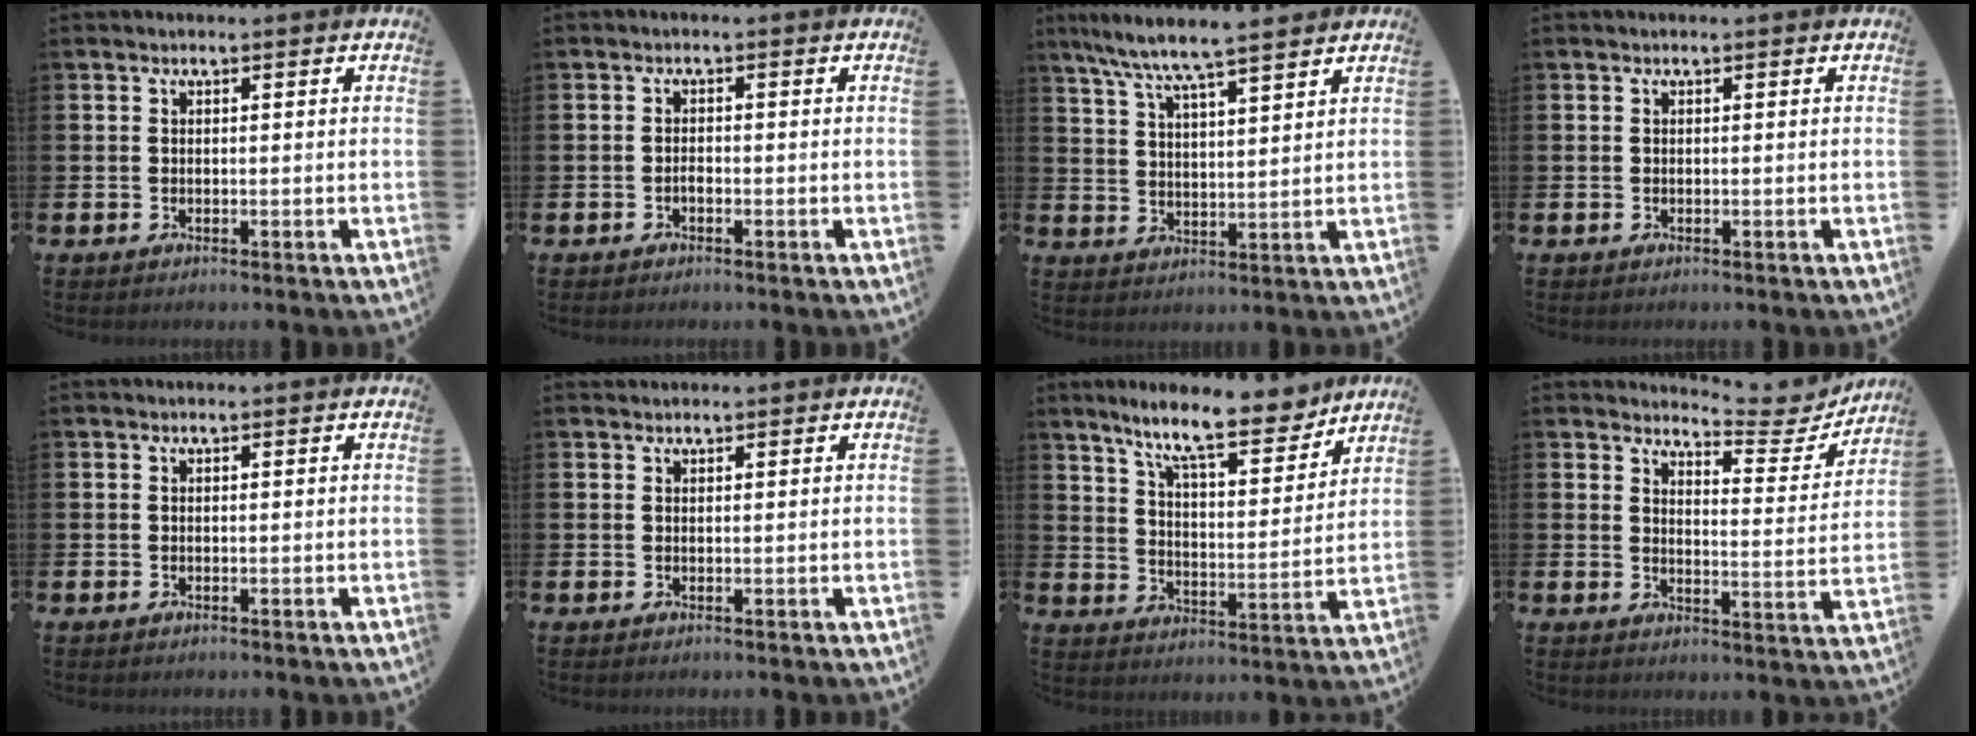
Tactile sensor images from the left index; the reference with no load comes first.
{"total": 0.9, "force": [-0.6, 0.4, 0.5], "torque": [-0.006, -0.004, -0.013]}
{"total": 7.1, "force": [6.6, 0.1, 2.7], "torque": [-0.080, -0.030, 0.117]}
{"total": 0.0}
{"total": 0.0}
{"total": 0.7, "force": [0.7, 0.2, 0.0], "torque": [0.009, -0.003, 0.011]}
{"total": 11.3, "force": [9.6, 2.3, 5.6], "torque": [-0.120, -0.048, 0.164]}
{"total": 5.1, "force": [5.0, 0.8, 0.9], "torque": [-0.017, -0.043, 0.079]}